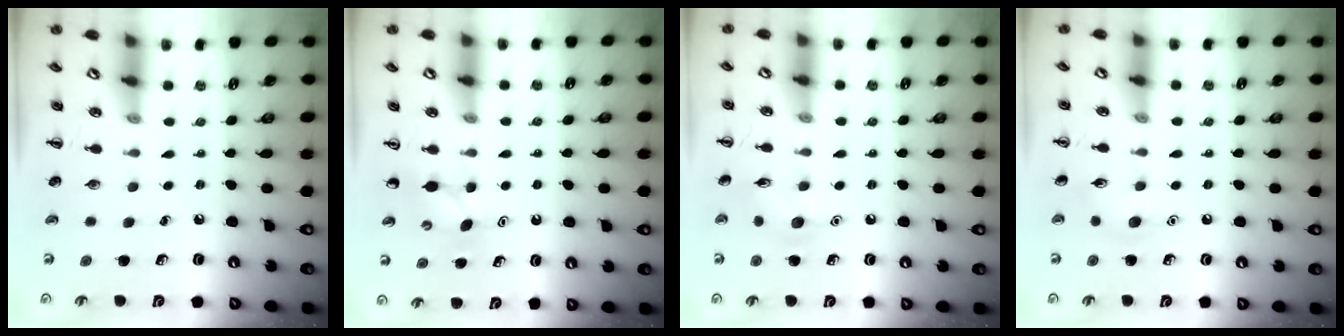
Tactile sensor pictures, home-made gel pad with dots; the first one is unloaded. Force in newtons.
{"total": 4.0, "press": 3.8, "slide": 1.1}
{"total": 6.6, "press": 6.4, "slide": 1.5}
{"total": 6.1, "press": 5.8, "slide": 2.0}